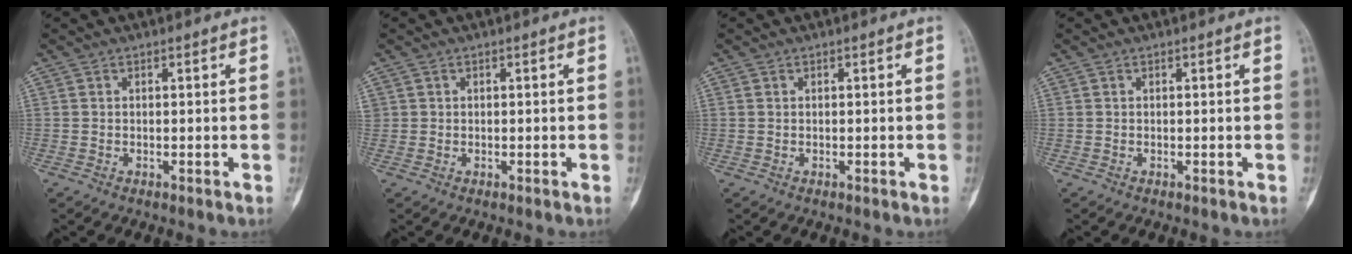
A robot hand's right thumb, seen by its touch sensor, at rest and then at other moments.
{"total": 0.7, "force": [0.2, 0.6, -0.1], "torque": [0.016, 0.006, 0.001]}
{"total": 0.0}
{"total": 0.0}